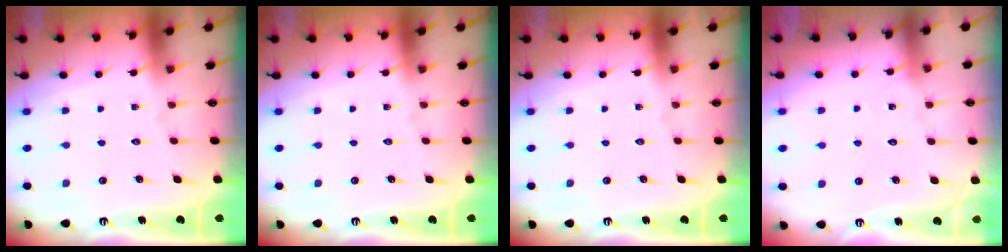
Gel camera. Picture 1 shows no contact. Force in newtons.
{"total": 0.0}
{"total": 0.0}
{"total": 5.9, "press": 5.9, "slide": 0.5}